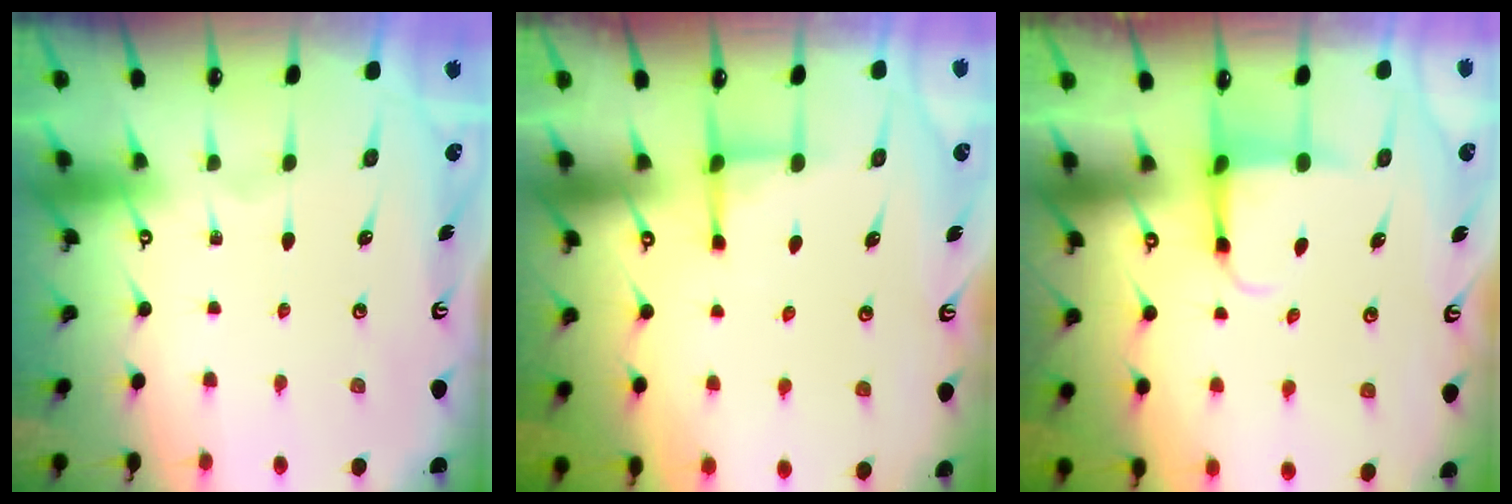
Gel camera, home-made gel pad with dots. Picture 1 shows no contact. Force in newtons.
{"total": 2.5, "press": 2.3, "slide": 0.8}
{"total": 3.9, "press": 3.7, "slide": 1.2}